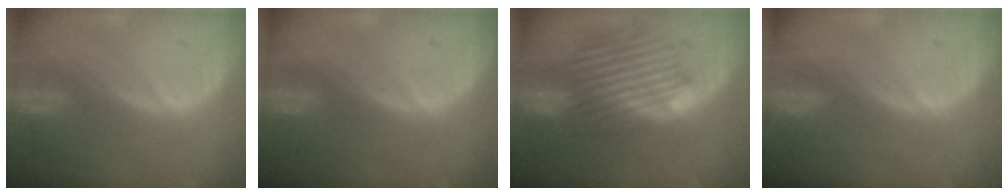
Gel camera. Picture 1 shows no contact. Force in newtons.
{"total": 0.0}
{"total": 8.6, "press": 8.5, "slide": 1.6}
{"total": 0.0}